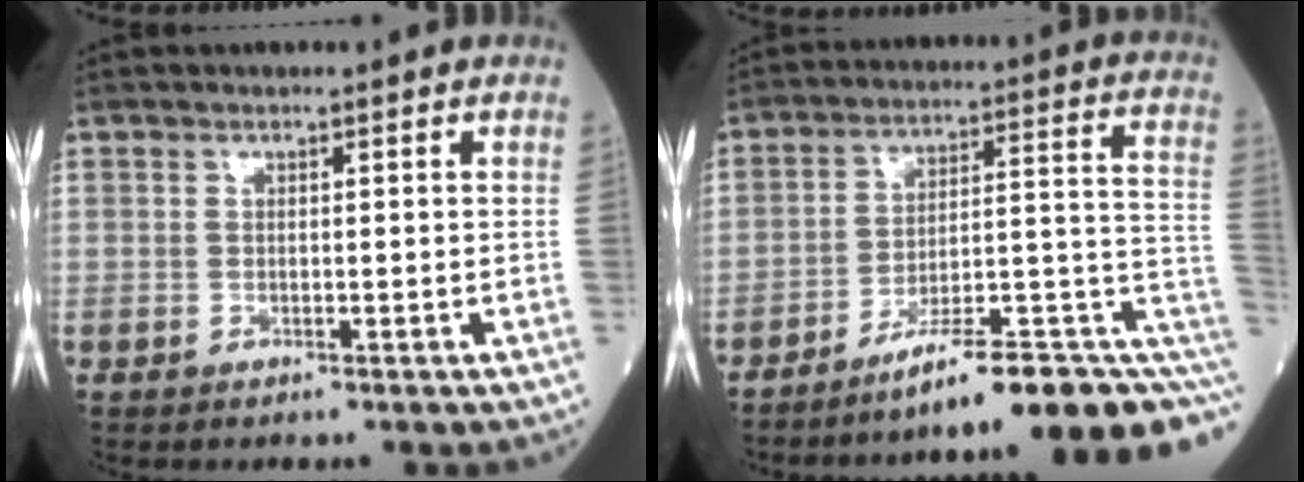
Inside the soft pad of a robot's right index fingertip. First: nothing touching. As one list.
[{"total": 16.6, "force": [-9.3, 2.2, 13.6], "torque": [-0.136, 0.043, -0.130]}]